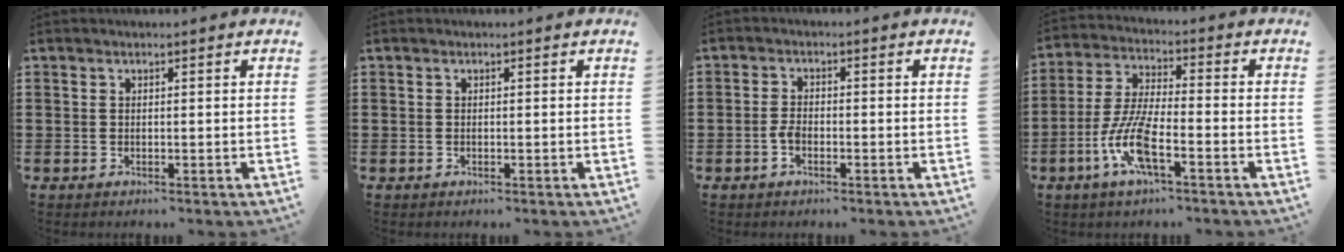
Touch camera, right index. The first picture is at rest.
{"total": 0.0}
{"total": 2.4, "force": [-1.1, 1.1, 1.8], "torque": [-0.051, -0.003, -0.025]}
{"total": 9.0, "force": [-4.0, 2.2, 7.7], "torque": [-0.186, -0.014, -0.082]}